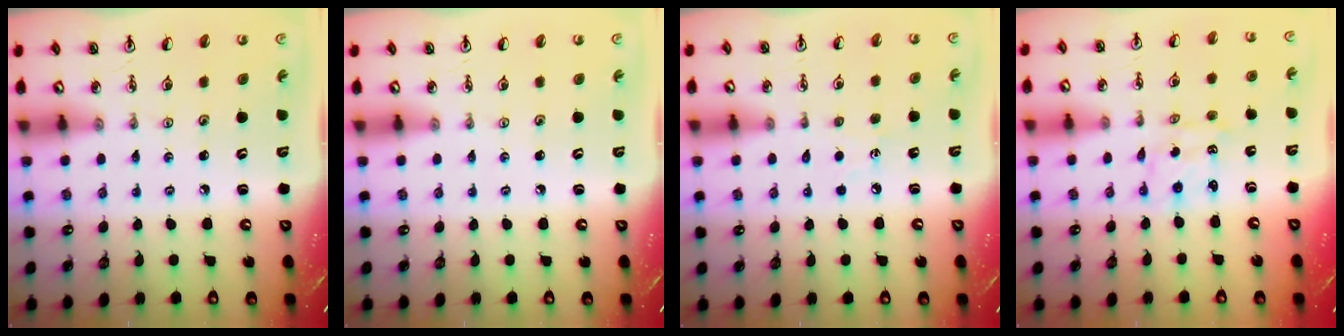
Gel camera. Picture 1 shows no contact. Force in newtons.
{"total": 0.0}
{"total": 4.0, "press": 4.0, "slide": 0.5}
{"total": 1.1, "press": 1.1, "slide": 0.1}